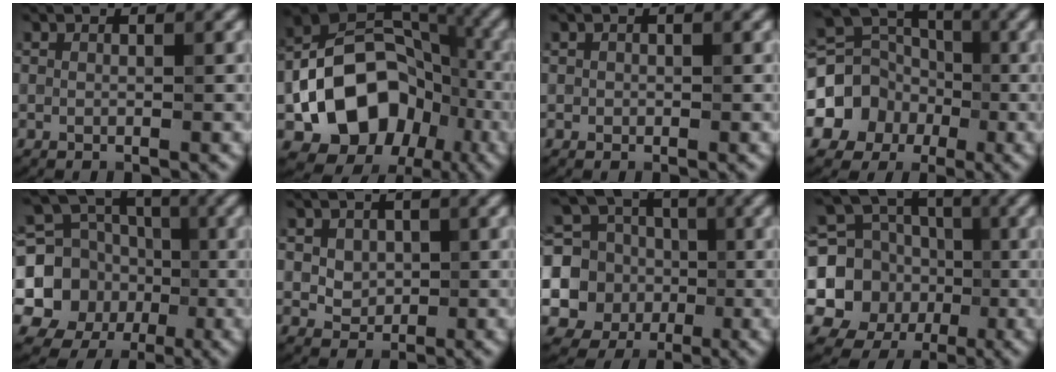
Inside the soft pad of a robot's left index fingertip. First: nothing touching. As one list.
[{"total": 12.8, "force": [-4.3, 9.6, 7.2], "torque": [-0.109, 0.006, -0.085]}, {"total": 0.6, "force": [0.1, 0.6, 0.1], "torque": [0.005, -0.002, 0.000]}, {"total": 9.7, "force": [-2.8, 8.8, 3.1], "torque": [-0.063, -0.007, -0.071]}, {"total": 10.2, "force": [-0.8, 9.3, 4.1], "torque": [-0.082, -0.019, -0.034]}, {"total": 3.1, "force": [1.0, 2.4, 1.6], "torque": [-0.036, 0.004, 0.030]}, {"total": 8.5, "force": [-0.8, 7.8, 3.4], "torque": [-0.063, -0.013, -0.035]}, {"total": 9.0, "force": [-0.5, 8.3, 3.5], "torque": [-0.070, -0.017, -0.025]}]